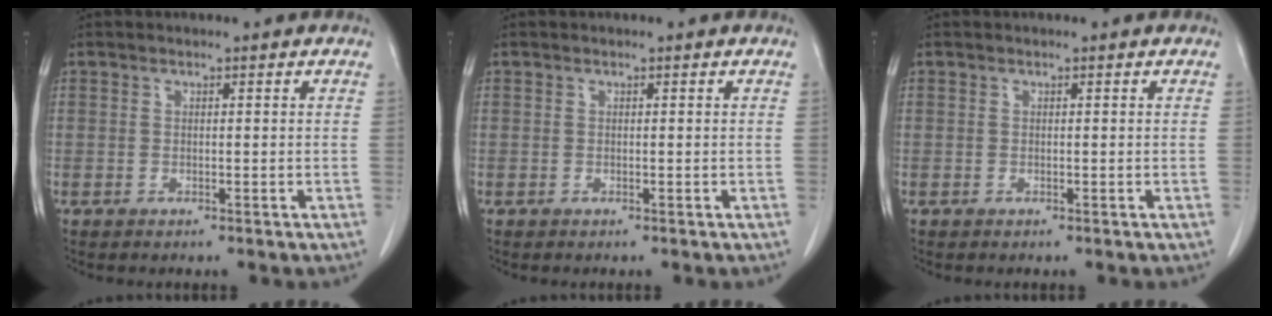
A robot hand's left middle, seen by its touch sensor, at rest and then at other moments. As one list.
[{"total": 0.0}, {"total": 0.0}]